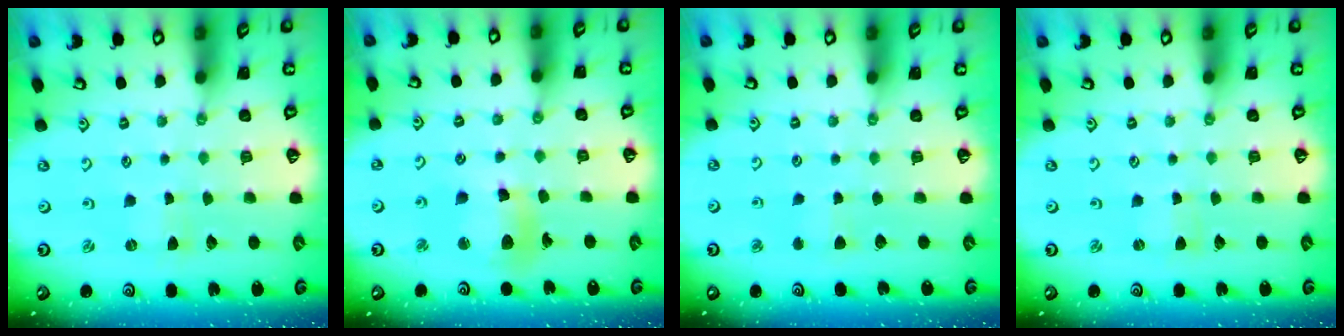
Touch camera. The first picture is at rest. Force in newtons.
{"total": 12.3, "press": 12.1, "slide": 2.2}
{"total": 2.8, "press": 2.7, "slide": 0.4}
{"total": 0.6, "press": 0.6, "slide": 0.0}